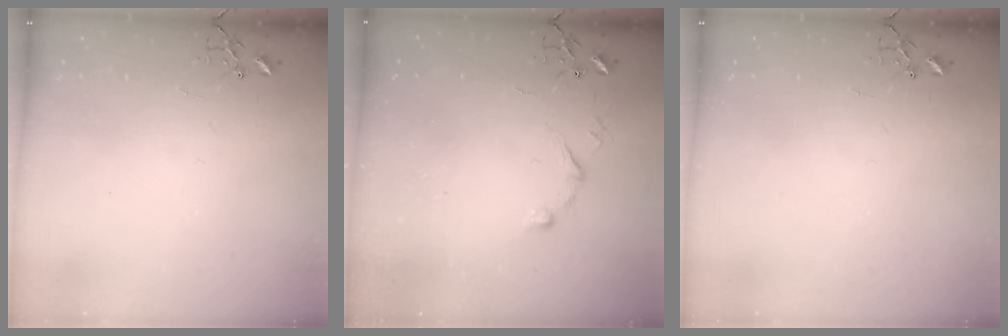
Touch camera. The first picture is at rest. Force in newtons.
{"total": 6.6, "press": 6.6, "slide": 0.5}
{"total": 0.0}